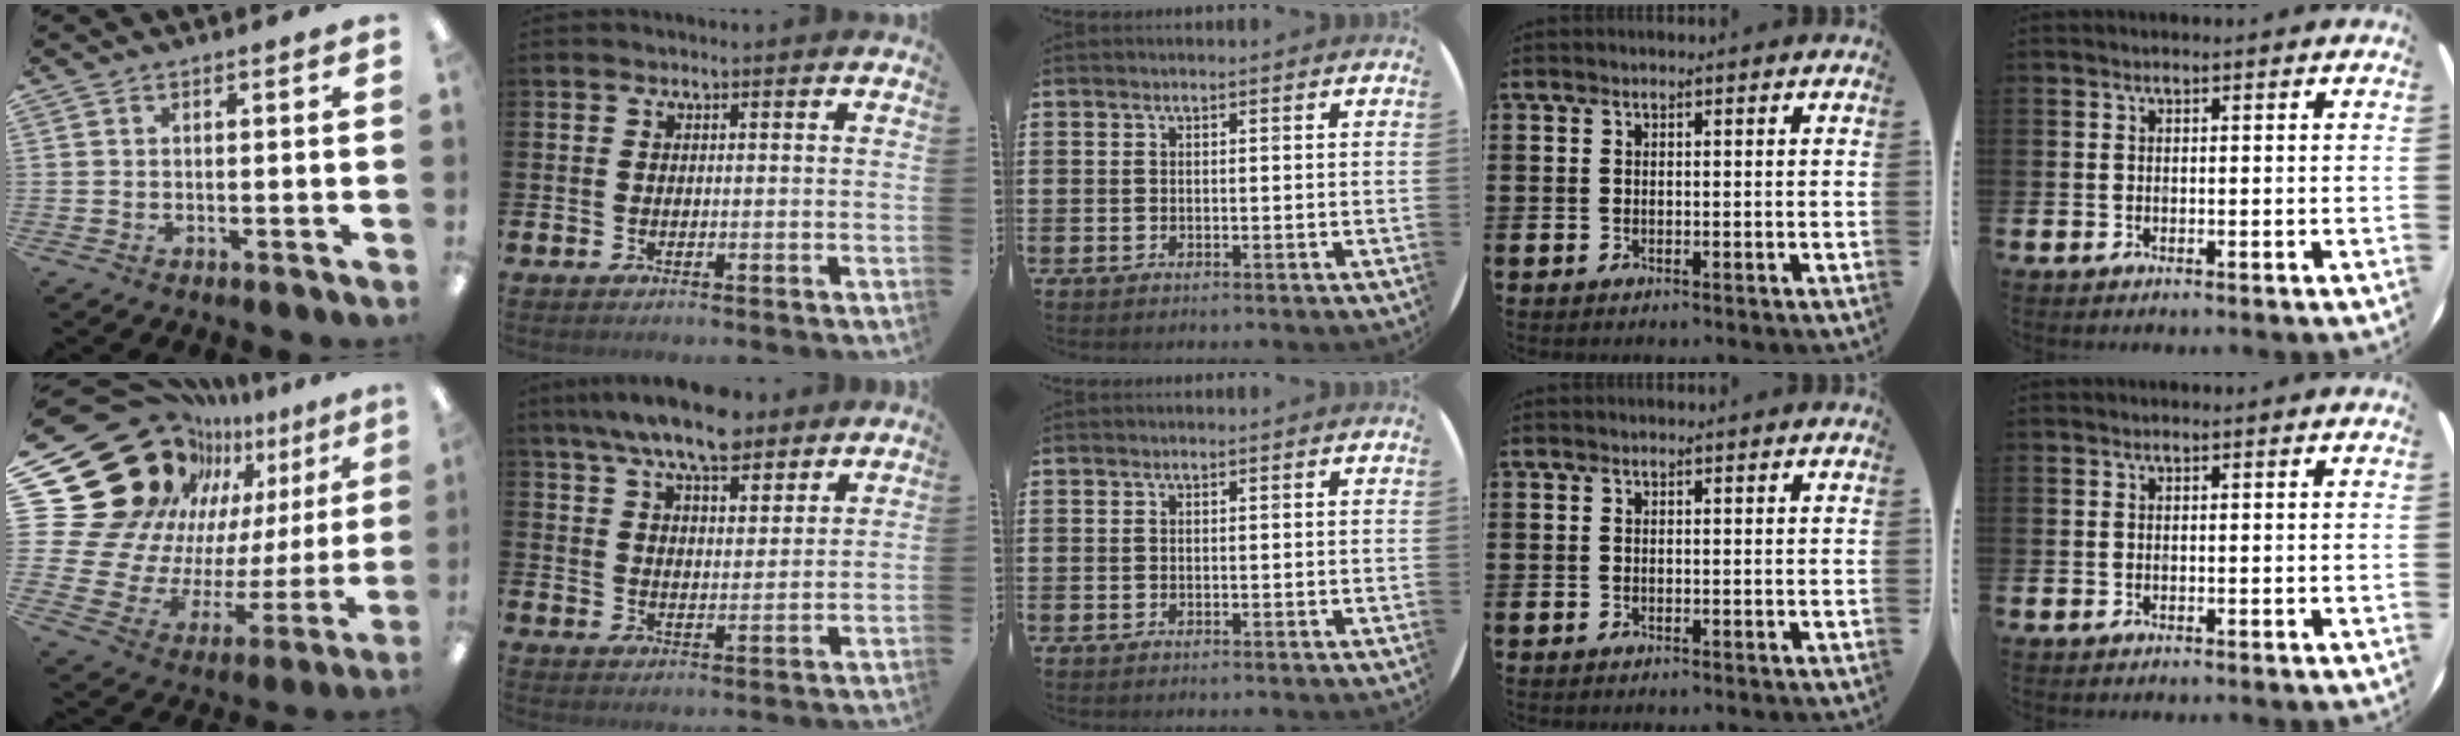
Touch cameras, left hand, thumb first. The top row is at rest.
{"thumb": {"total": 28.6, "force": [16.7, 19.1, 13.3], "torque": [-0.237, -0.143, 0.349]}, "index": {"total": 9.3, "force": [8.1, 2.4, 3.7], "torque": [-0.086, -0.027, 0.148]}}